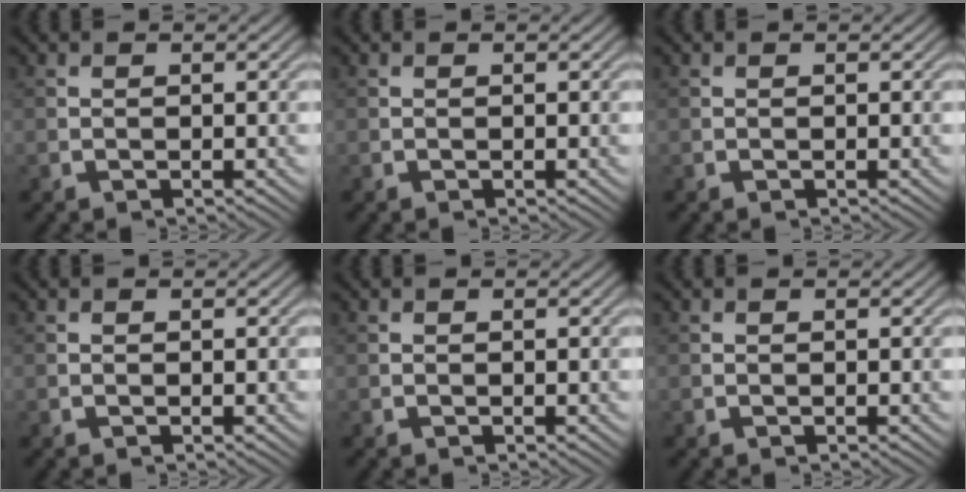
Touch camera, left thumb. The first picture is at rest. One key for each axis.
{"total": 0.0}
{"total": 0.0}
{"total": 0.0}
{"total": 0.0}
{"total": 0.0}